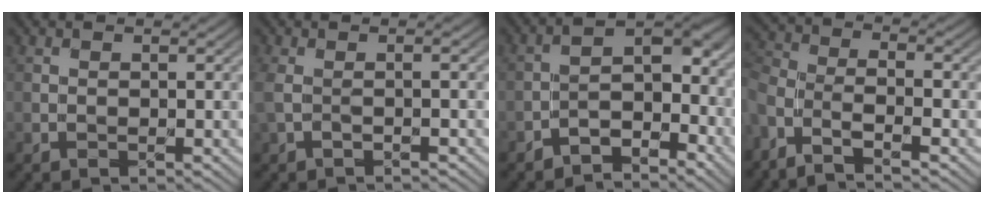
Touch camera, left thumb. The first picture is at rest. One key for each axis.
{"total": 2.3, "fx": -0.2, "fy": 0.1, "fz": 2.3, "tx": -0.056, "ty": -0.002, "tz": -0.006}
{"total": 5.1, "fx": -4.1, "fy": 2.1, "fz": 2.2, "tx": -0.012, "ty": 0.010, "tz": -0.081}
{"total": 5.1, "fx": -3.9, "fy": 1.1, "fz": 3.0, "tx": -0.072, "ty": -0.004, "tz": -0.081}